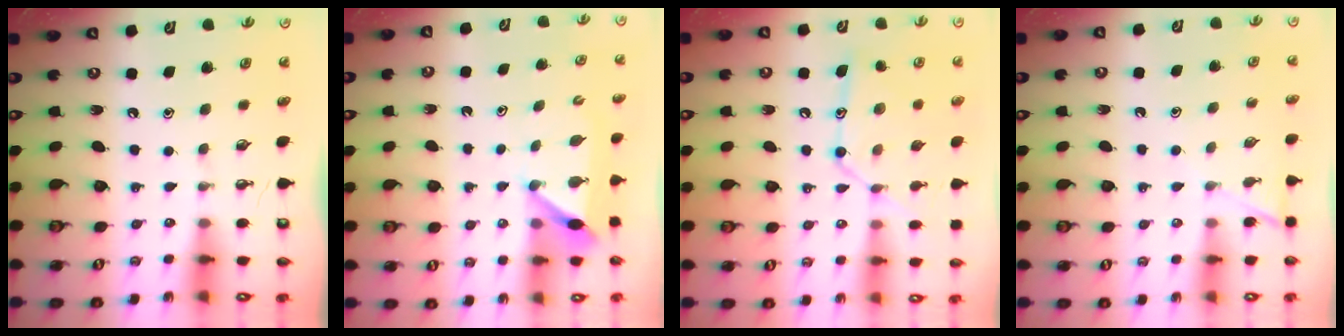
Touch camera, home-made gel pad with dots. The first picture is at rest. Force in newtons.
{"total": 6.2, "press": 6.2, "slide": 0.7}
{"total": 13.8, "press": 13.7, "slide": 0.9}
{"total": 7.0, "press": 6.9, "slide": 0.5}